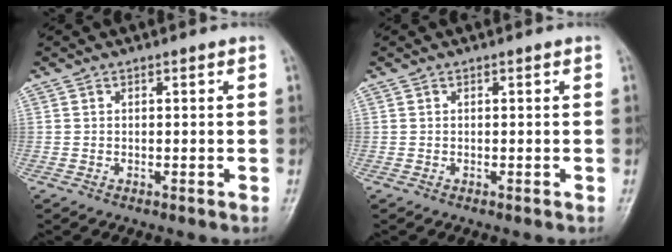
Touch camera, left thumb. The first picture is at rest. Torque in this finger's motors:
{"motor_torque": [0.00, 0.00, -0.03, -0.02, 0.01]}